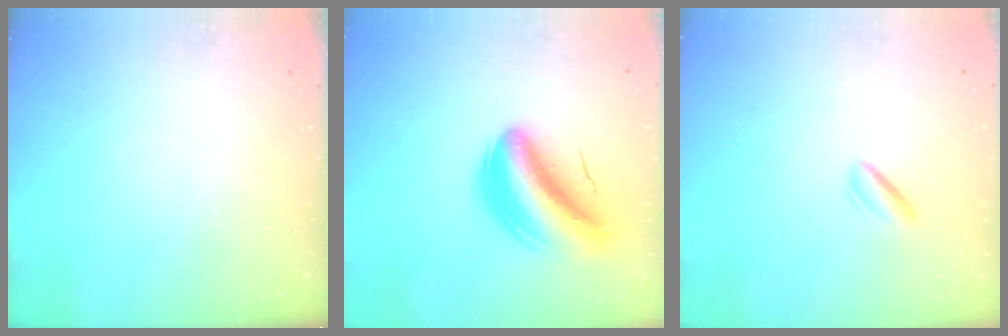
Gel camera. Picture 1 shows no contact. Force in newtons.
{"total": 8.5, "press": 8.0, "slide": 2.8}
{"total": 1.0, "press": 0.8, "slide": 0.6}